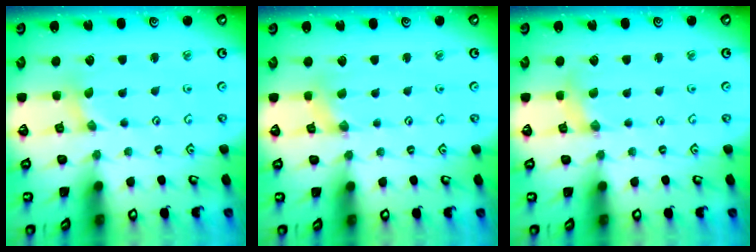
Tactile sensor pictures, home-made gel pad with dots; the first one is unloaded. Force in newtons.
{"total": 1.1, "press": 1.1, "slide": 0.2}
{"total": 2.4, "press": 2.4, "slide": 0.3}